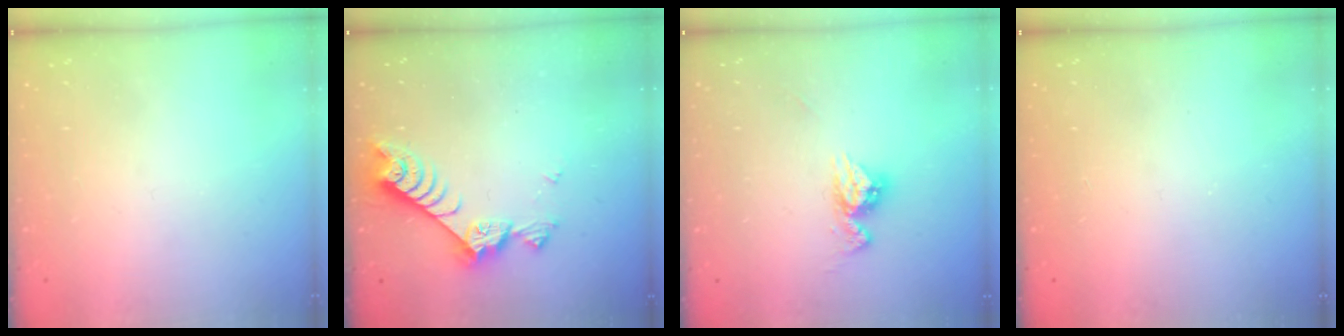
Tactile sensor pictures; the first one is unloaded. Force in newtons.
{"total": 7.7, "press": 7.6, "slide": 1.2}
{"total": 8.7, "press": 8.6, "slide": 0.7}
{"total": 1.7, "press": 1.7, "slide": 0.2}